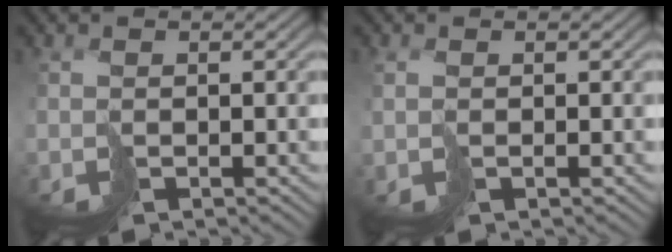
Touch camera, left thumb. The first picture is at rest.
{"total": 0.0}